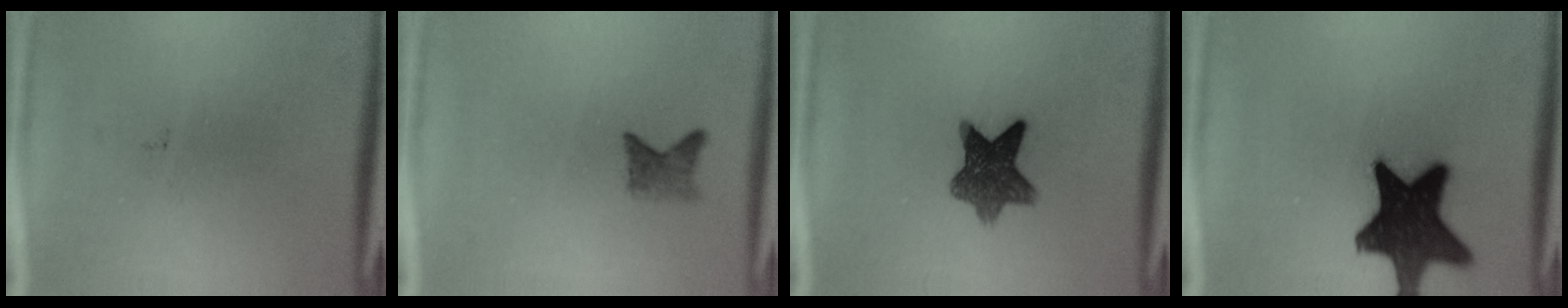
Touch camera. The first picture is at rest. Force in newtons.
{"total": 2.0}
{"total": 8.3}
{"total": 16.8}